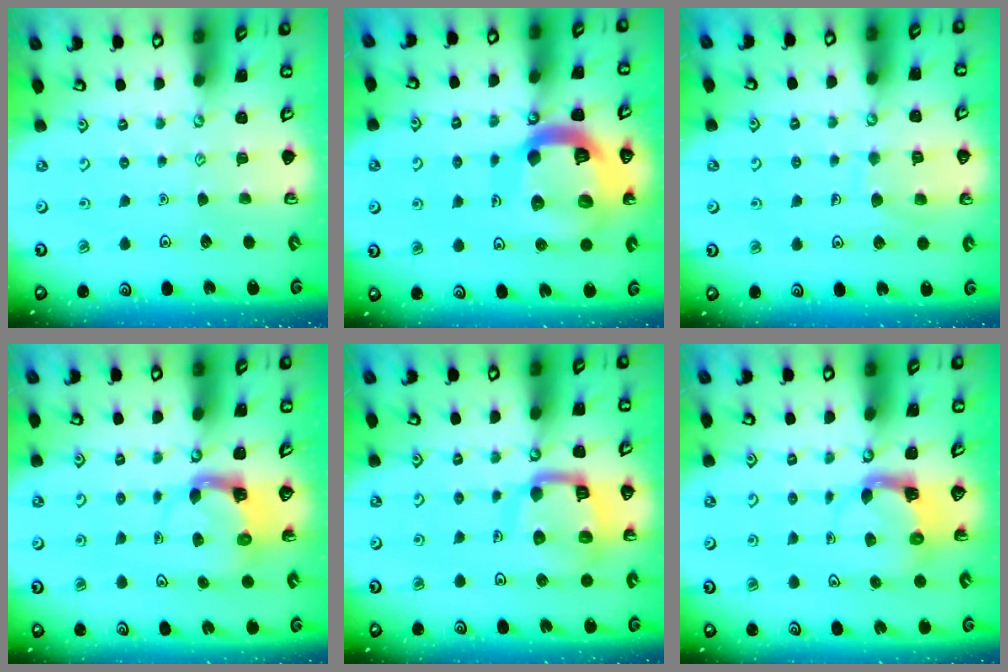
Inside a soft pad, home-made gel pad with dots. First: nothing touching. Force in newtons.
{"total": 20.6, "press": 20.4, "slide": 2.4}
{"total": 7.7, "press": 7.7, "slide": 0.6}
{"total": 3.7, "press": 3.7, "slide": 0.4}
{"total": 13.0, "press": 12.9, "slide": 1.5}
{"total": 3.9, "press": 3.8, "slide": 0.7}